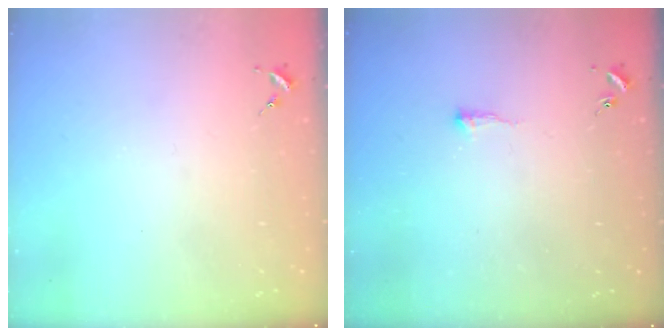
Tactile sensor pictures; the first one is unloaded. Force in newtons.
{"total": 4.6, "press": 4.6, "slide": 0.7}